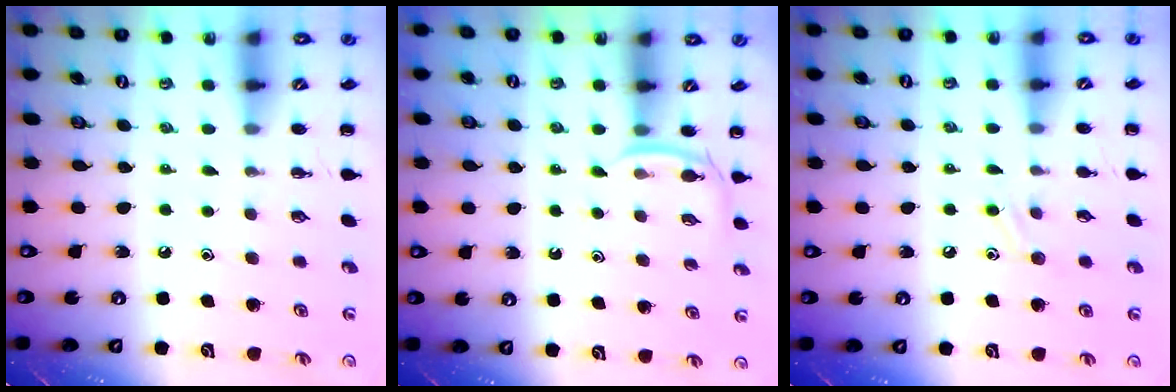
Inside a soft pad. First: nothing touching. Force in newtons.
{"total": 3.8, "press": 3.6, "slide": 1.2}
{"total": 6.7, "press": 6.6, "slide": 1.4}